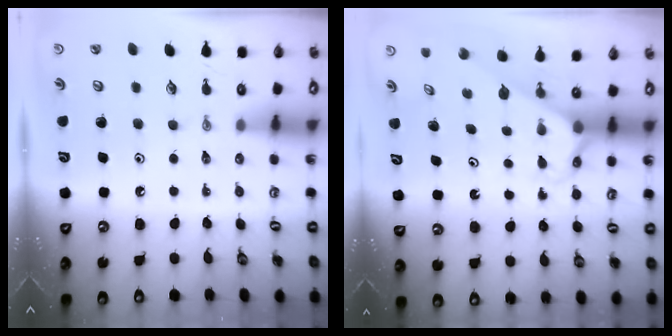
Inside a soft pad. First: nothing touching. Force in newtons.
{"total": 2.5, "press": 2.5, "slide": 0.2}